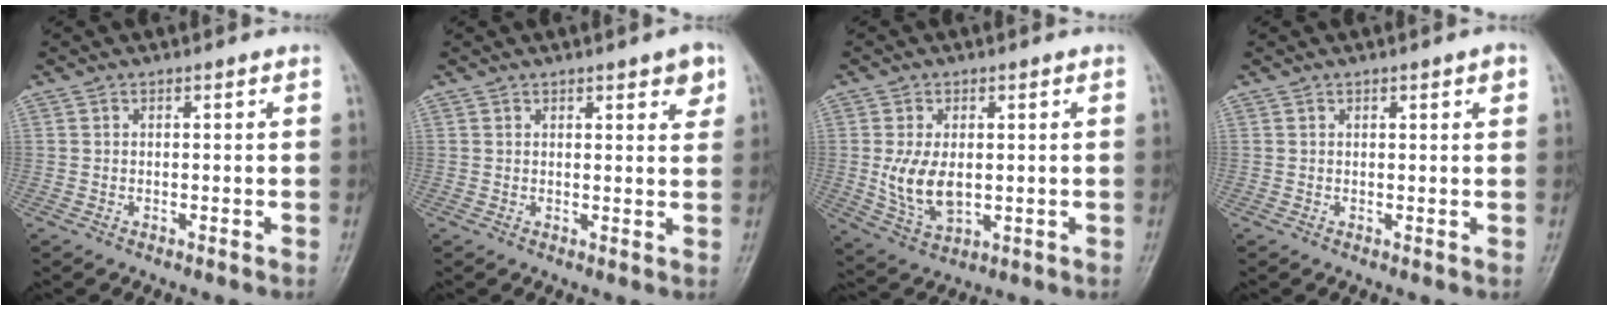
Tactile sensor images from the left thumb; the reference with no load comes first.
{"total": 4.3, "force": [2.4, 1.4, 3.3], "torque": [-0.029, -0.010, 0.027]}
{"total": 8.4, "force": [0.0, 5.0, 6.8], "torque": [-0.123, -0.008, 0.012]}
{"total": 1.8, "force": [0.9, 0.4, 1.5], "torque": [-0.018, -0.001, 0.012]}